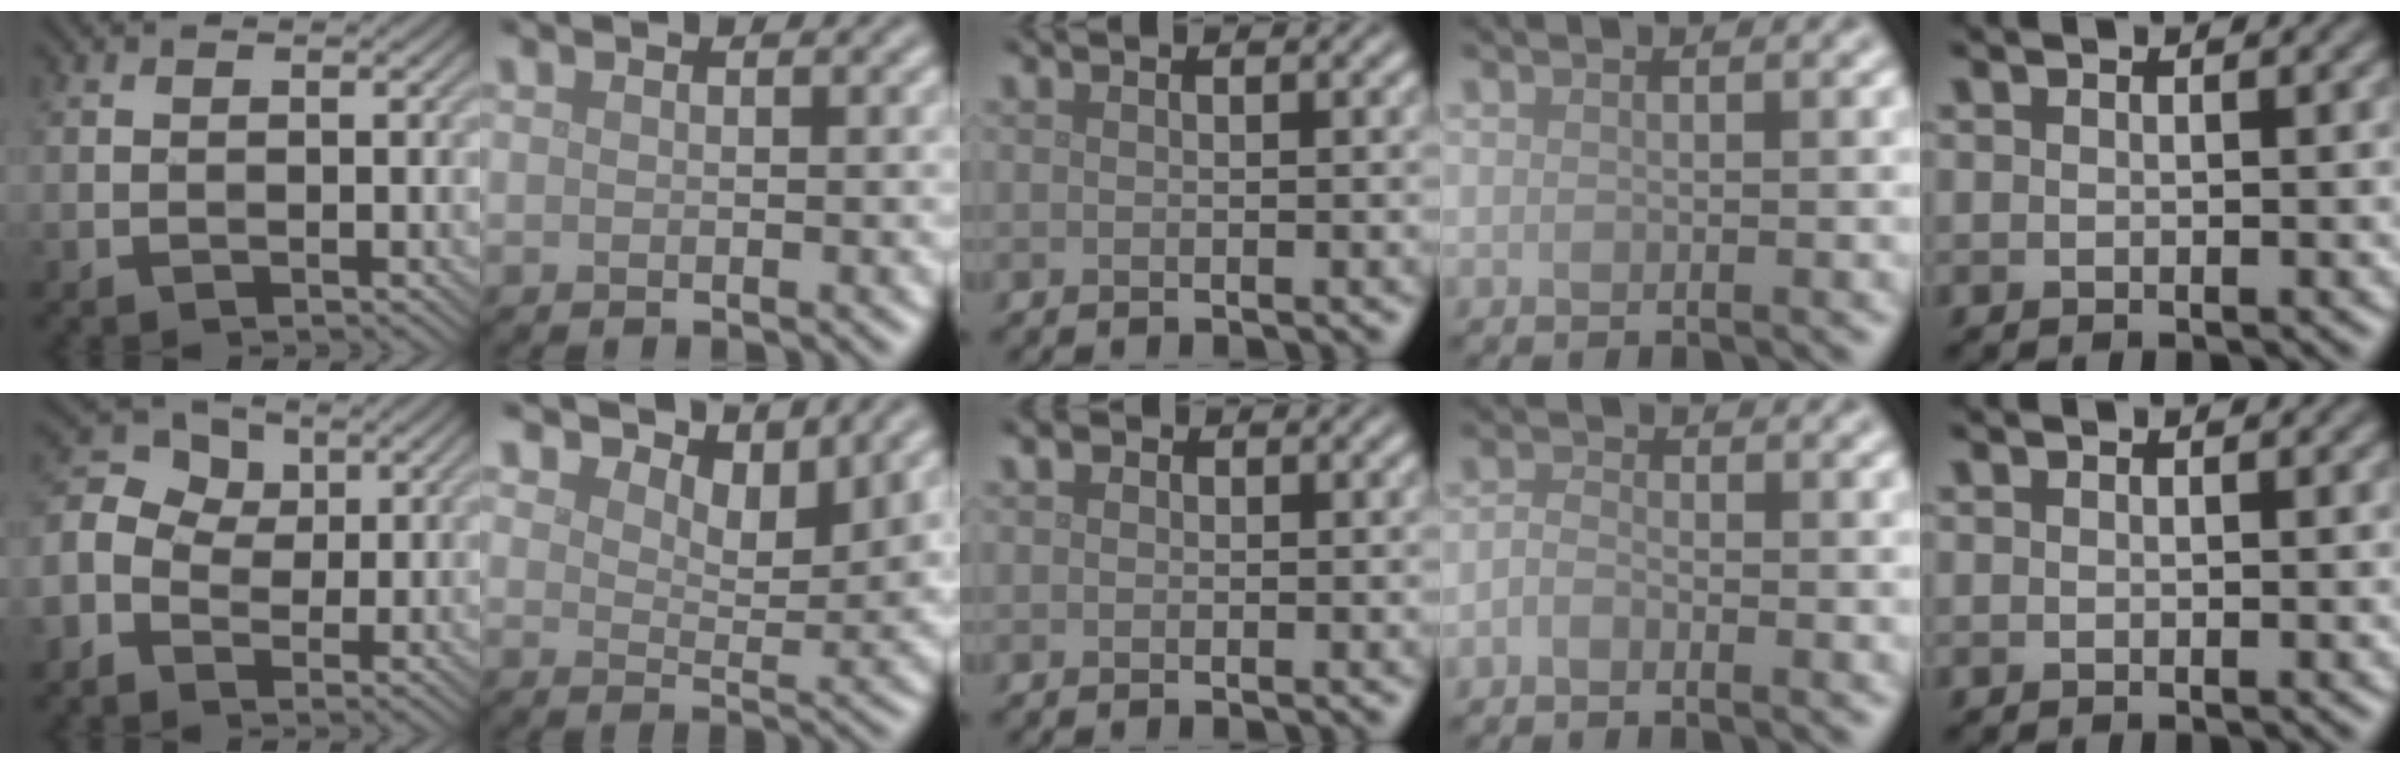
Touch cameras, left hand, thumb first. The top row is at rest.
{"thumb": {"total": 7.7, "force": [-0.5, 6.2, 4.5], "torque": [-0.122, 0.013, -0.020]}, "index": {"total": 4.7, "force": [4.1, 1.5, 1.7], "torque": [-0.033, -0.001, 0.061]}, "middle": {"total": 0.7, "force": [0.1, 0.6, 0.3], "torque": [-0.002, 0.000, -0.003]}, "ring": {"total": 1.2, "force": [-0.8, 0.6, 0.7], "torque": [-0.014, 0.001, -0.021]}}